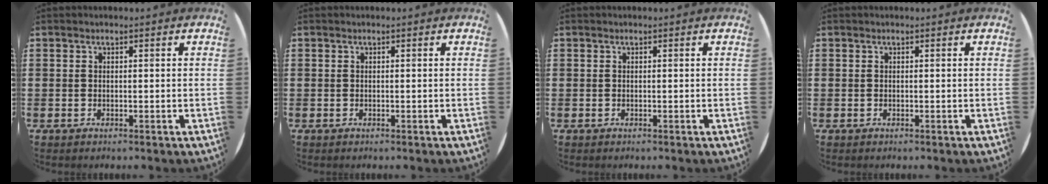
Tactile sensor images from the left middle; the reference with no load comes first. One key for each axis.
{"total": 0.0}
{"total": 0.0}
{"total": 0.0}